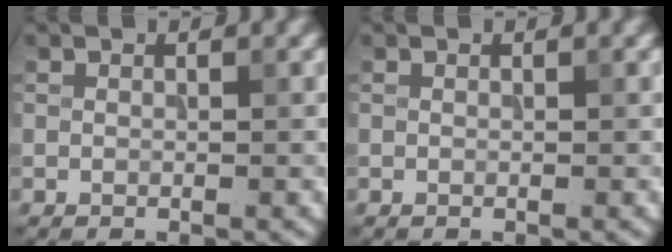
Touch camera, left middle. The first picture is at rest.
{"total": 0.0}